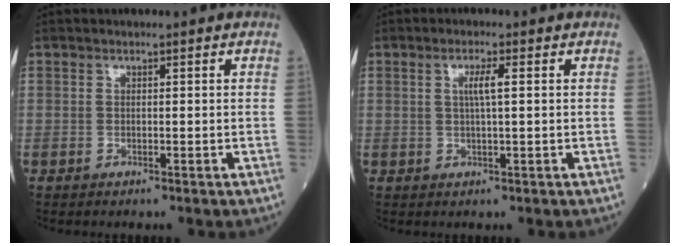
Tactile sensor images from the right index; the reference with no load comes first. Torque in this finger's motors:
{"motor_torque": [0.04, 0.01, 0.03, 0.02]}